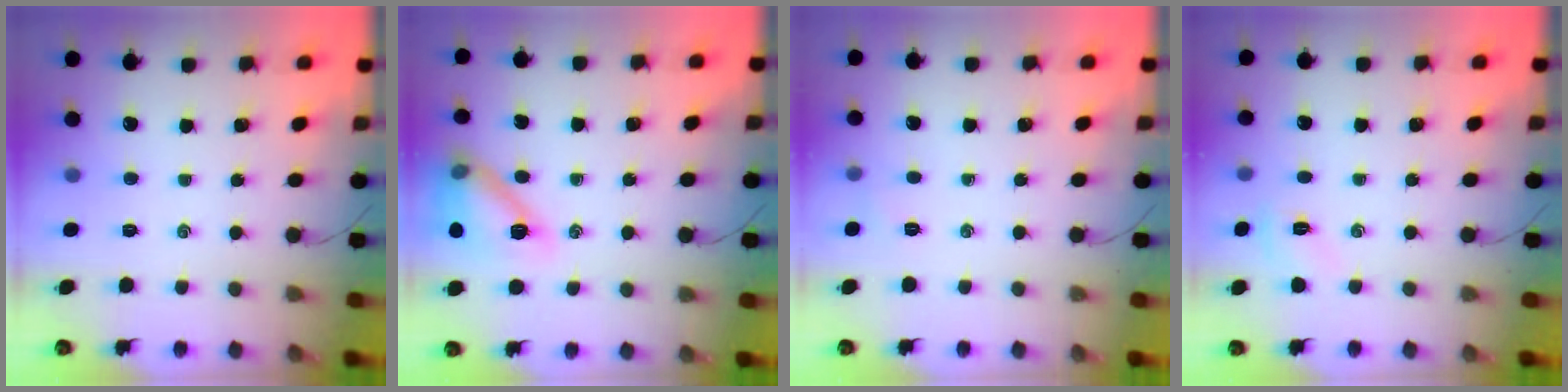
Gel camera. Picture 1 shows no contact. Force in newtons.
{"total": 13.6, "press": 13.6, "slide": 0.7}
{"total": 3.6, "press": 3.5, "slide": 1.1}
{"total": 4.7, "press": 4.5, "slide": 1.4}